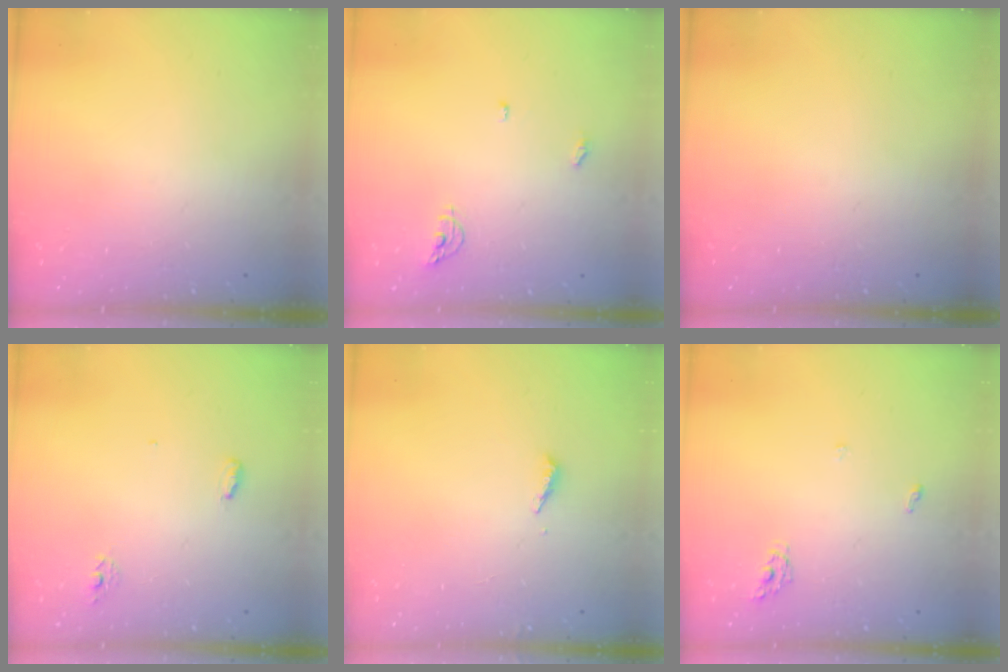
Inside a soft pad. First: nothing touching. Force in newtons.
{"total": 6.3, "press": 6.2, "slide": 0.6}
{"total": 0.0}
{"total": 5.2, "press": 4.4, "slide": 2.7}
{"total": 2.0, "press": 2.0, "slide": 0.2}
{"total": 4.4, "press": 4.4, "slide": 0.3}